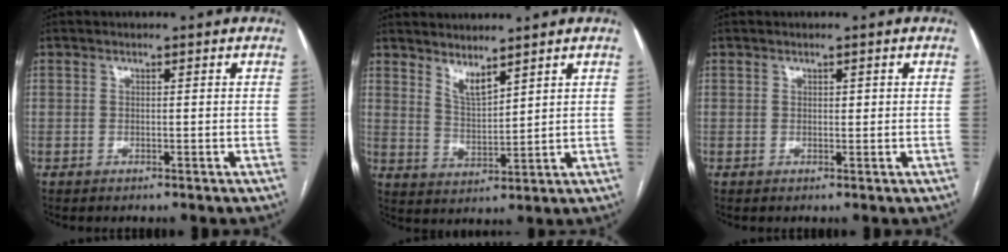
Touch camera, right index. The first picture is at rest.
{"total": 4.2, "force": [3.5, 0.7, 2.3], "torque": [-0.048, -0.016, 0.075]}
{"total": 0.7, "force": [0.3, 0.4, 0.5], "torque": [-0.007, 0.000, 0.003]}